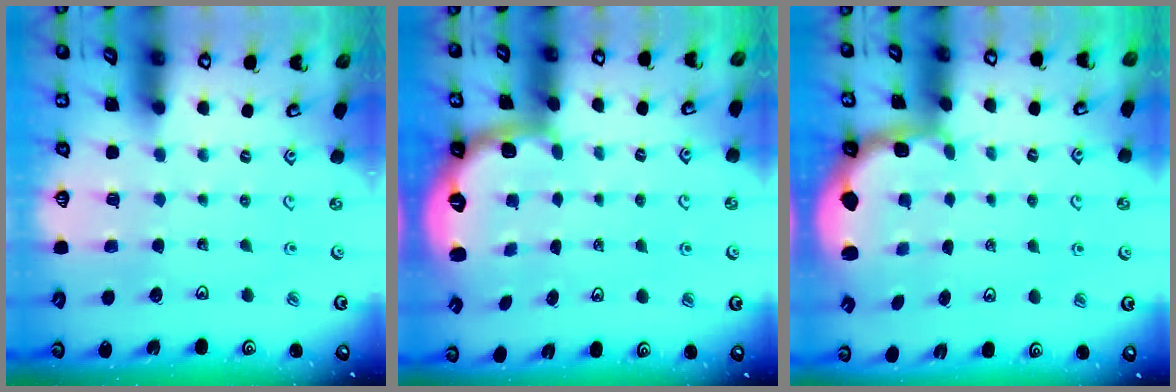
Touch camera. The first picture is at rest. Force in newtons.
{"total": 2.7, "press": 1.6, "slide": 2.2}
{"total": 2.4, "press": 1.1, "slide": 2.2}